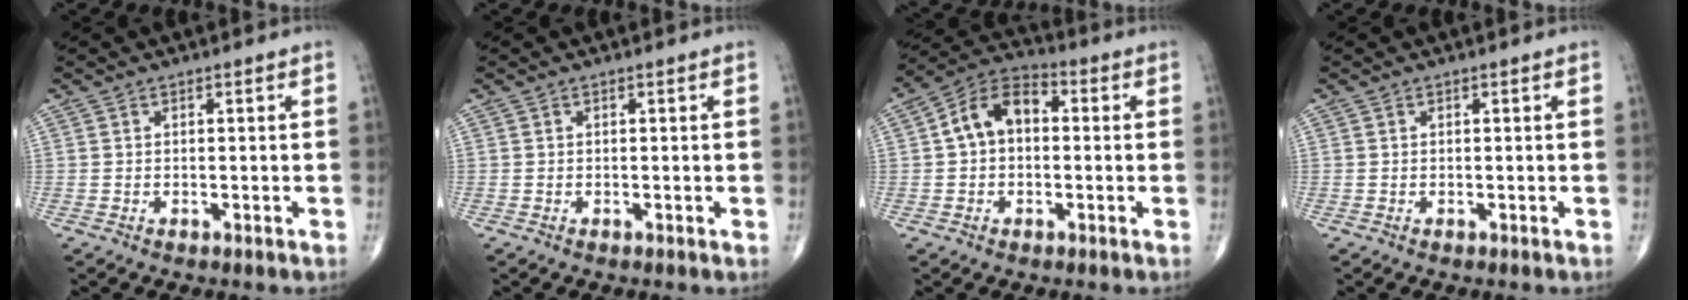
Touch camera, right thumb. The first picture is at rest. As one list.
[{"total": 0.0}, {"total": 9.9, "force": [0.9, 6.7, 7.2], "torque": [-0.112, 0.034, 0.002]}, {"total": 0.0}]